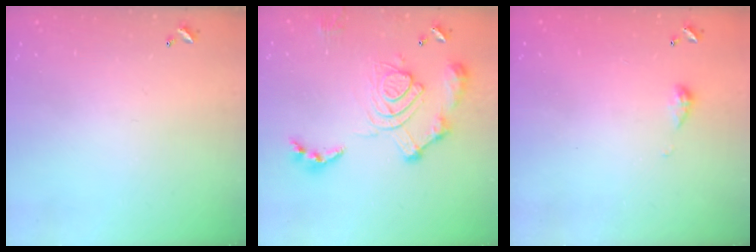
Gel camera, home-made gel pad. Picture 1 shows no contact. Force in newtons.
{"total": 17.1, "press": 17.0, "slide": 1.6}
{"total": 4.0, "press": 4.0, "slide": 0.6}